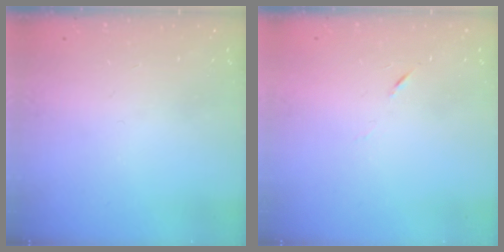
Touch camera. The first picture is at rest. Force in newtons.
{"total": 3.8, "press": 3.6, "slide": 1.1}